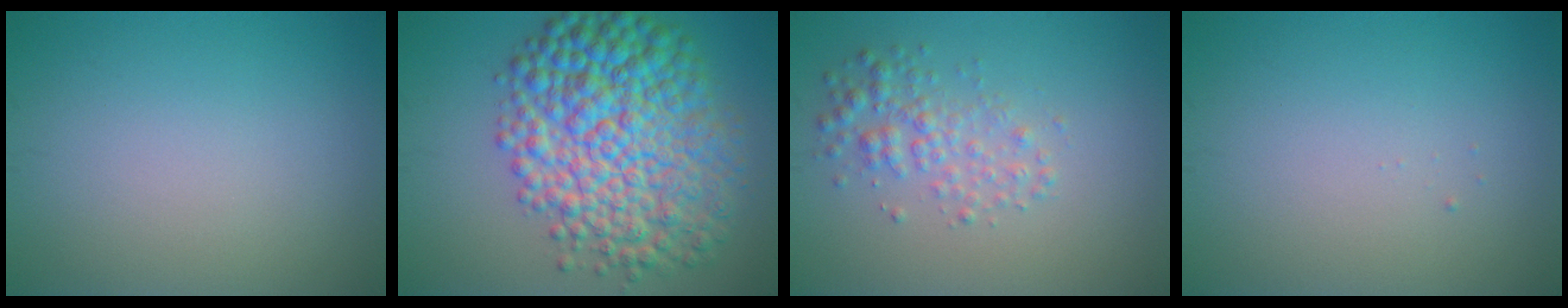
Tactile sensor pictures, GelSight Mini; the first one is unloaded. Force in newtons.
{"total": 11.2, "press": 11.2, "slide": 0.0}
{"total": 2.6, "press": 2.6, "slide": 0.0}
{"total": 0.0}